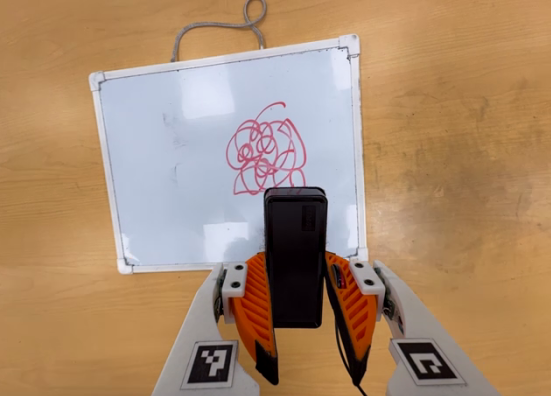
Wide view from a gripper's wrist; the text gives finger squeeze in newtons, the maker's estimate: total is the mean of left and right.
{"total": 3.7, "left": 2.5, "right": 5.0}